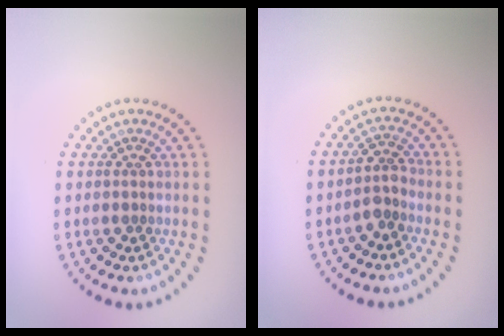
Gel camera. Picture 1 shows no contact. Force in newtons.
{"total": 1.9, "press": 1.5, "slide": 1.1}